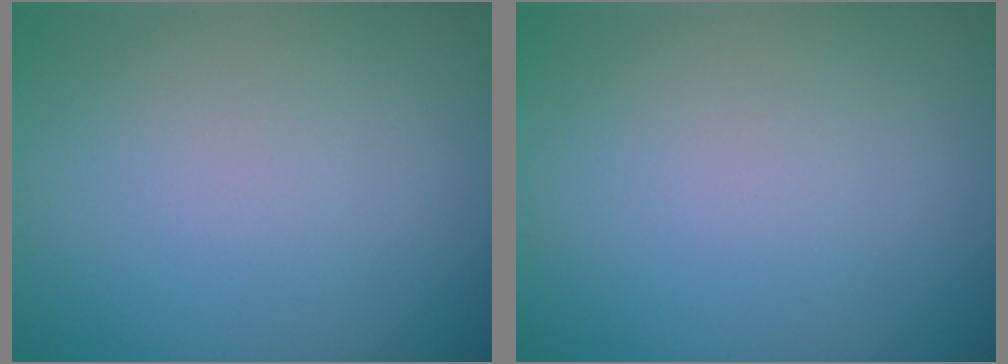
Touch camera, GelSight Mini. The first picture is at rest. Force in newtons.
{"total": 0.0}